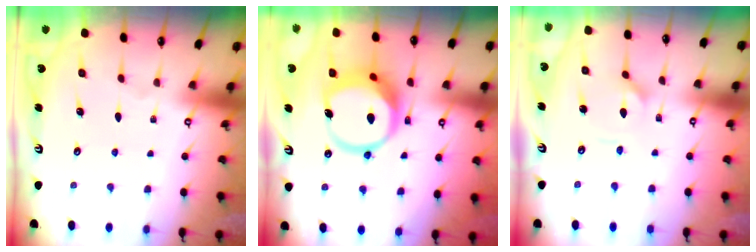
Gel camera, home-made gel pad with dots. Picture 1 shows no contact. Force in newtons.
{"total": 13.6, "press": 13.4, "slide": 2.2}
{"total": 4.0, "press": 4.0, "slide": 0.8}